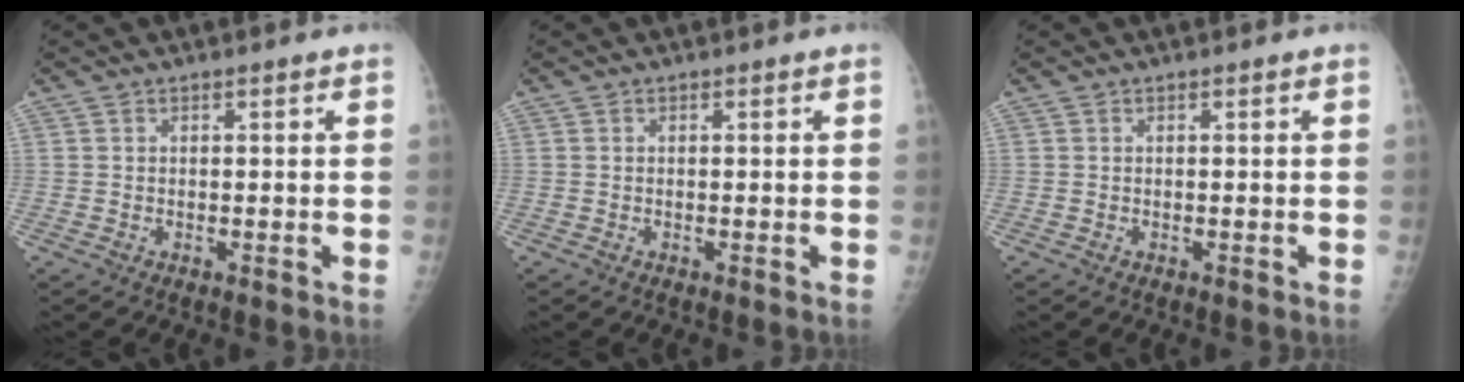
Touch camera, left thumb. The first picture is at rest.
{"total": 0.0}
{"total": 0.0}